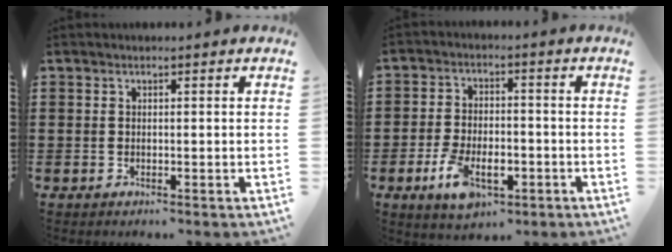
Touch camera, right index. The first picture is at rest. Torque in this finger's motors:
{"motor_torque": [1.08, -1.06, 0.50, 0.09]}